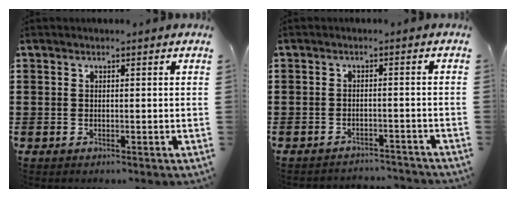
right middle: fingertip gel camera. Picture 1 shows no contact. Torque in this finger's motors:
{"motor_torque": [0.00, -0.01, -0.33, -0.08]}